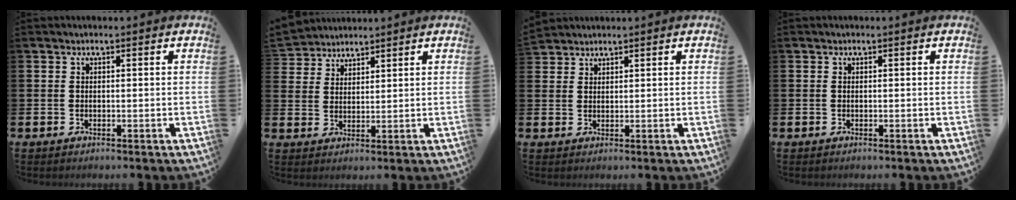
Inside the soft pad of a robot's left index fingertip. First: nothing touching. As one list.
[{"total": 3.8, "force": [3.6, 1.0, -0.7], "torque": [-0.006, -0.013, 0.070]}, {"total": 2.2, "force": [2.1, 0.3, -0.4], "torque": [0.003, -0.004, 0.041]}, {"total": 0.0}]